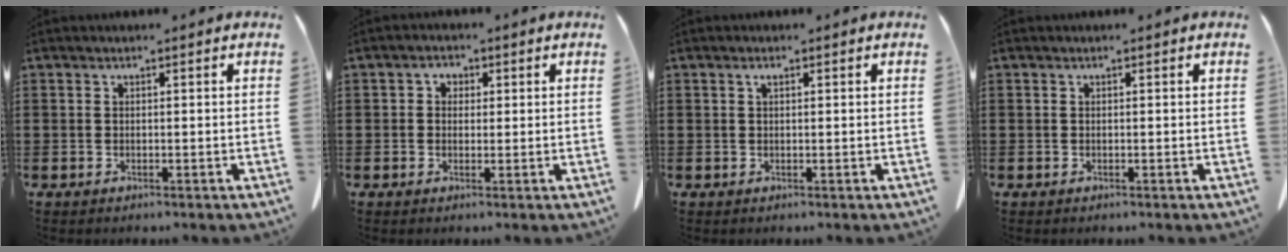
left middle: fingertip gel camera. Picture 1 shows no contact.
{"total": 1.5, "force": [0.0, 1.4, 0.7], "torque": [-0.018, 0.008, -0.001]}
{"total": 0.9, "force": [0.4, 0.3, 0.8], "torque": [-0.008, 0.000, 0.005]}
{"total": 0.0}